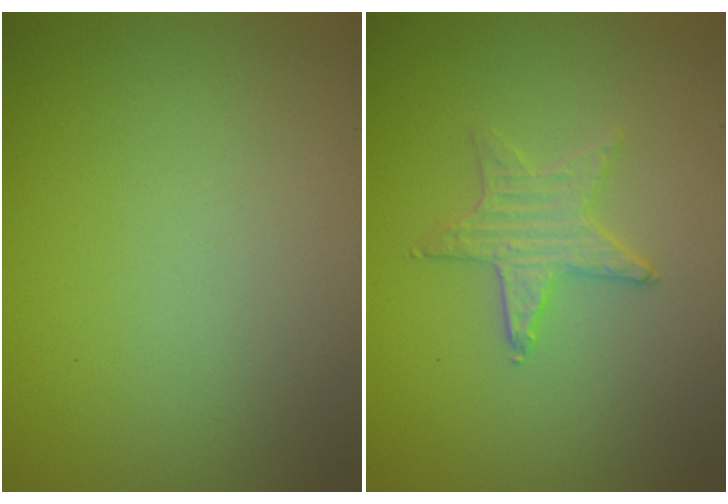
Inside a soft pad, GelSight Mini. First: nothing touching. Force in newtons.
{"total": 1.6, "press": 1.6, "slide": 0.2}